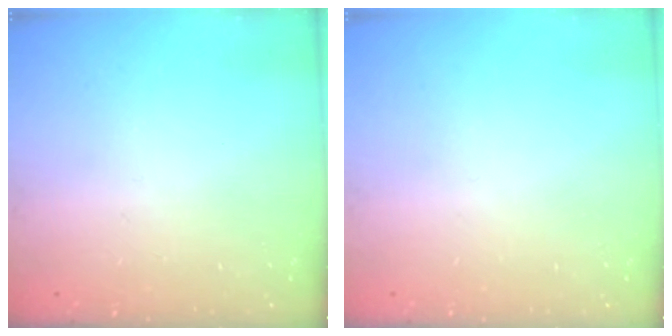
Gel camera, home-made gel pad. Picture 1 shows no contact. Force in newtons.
{"total": 0.0}